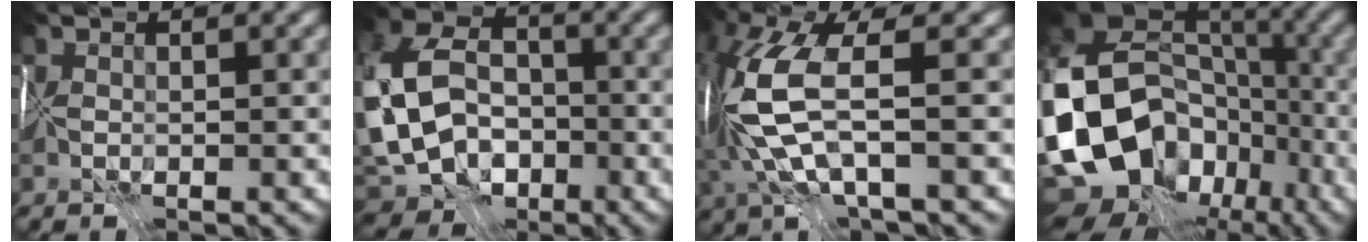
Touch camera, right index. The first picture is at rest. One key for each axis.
{"total": 12.3, "fx": -3.4, "fy": 9.9, "fz": 6.4, "tx": -0.153, "ty": -0.010, "tz": -0.060}
{"total": 7.5, "fx": -0.3, "fy": 2.6, "fz": 7.1, "tx": -0.180, "ty": 0.009, "tz": -0.012}
{"total": 16.2, "fx": -5.7, "fy": 12.5, "fz": 8.6, "tx": -0.179, "ty": 0.004, "tz": -0.097}